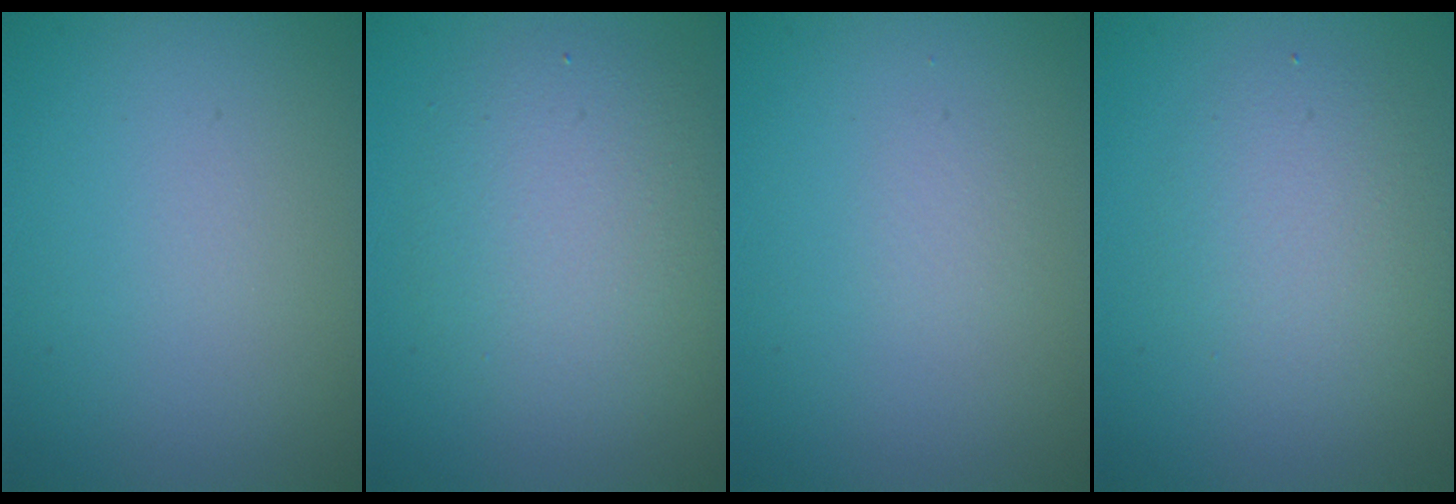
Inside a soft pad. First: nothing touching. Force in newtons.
{"total": 4.5, "press": 4.4, "slide": 0.4}
{"total": 0.6, "press": 0.6, "slide": 0.1}
{"total": 3.0, "press": 3.0, "slide": 0.2}